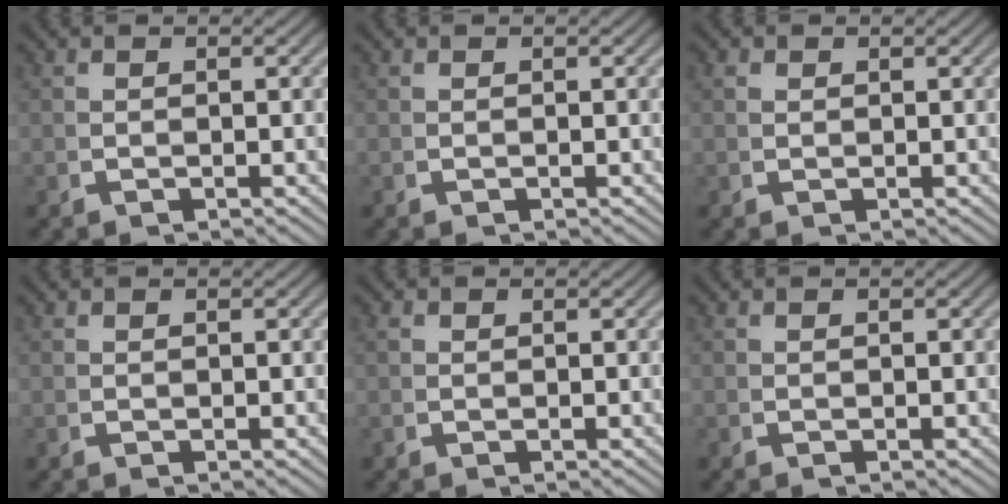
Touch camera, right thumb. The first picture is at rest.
{"total": 0.0}
{"total": 0.8, "force": [0.6, 0.5, 0.2], "torque": [-0.006, -0.004, 0.019]}
{"total": 0.0}
{"total": 0.7, "force": [0.3, 0.5, 0.2], "torque": [-0.008, -0.007, 0.010]}
{"total": 0.0}